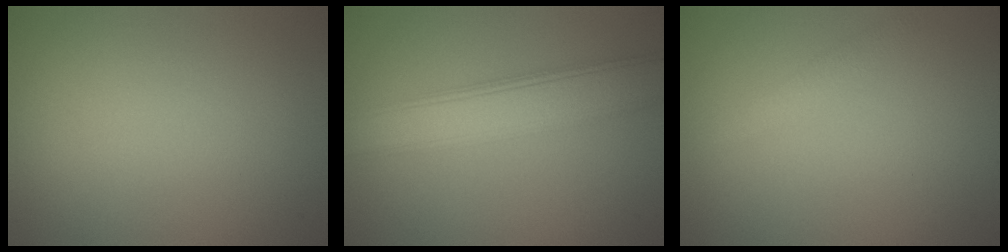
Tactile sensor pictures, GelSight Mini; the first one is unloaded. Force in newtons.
{"total": 5.9, "press": 5.9, "slide": 0.1}
{"total": 1.3, "press": 1.3, "slide": 0.1}